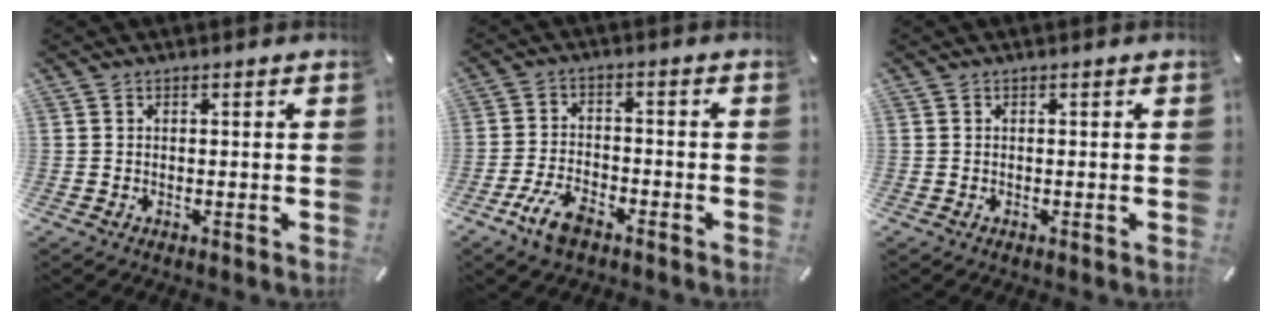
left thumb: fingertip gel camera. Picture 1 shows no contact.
{"total": 7.6, "force": [-4.8, 3.6, 4.8], "torque": [-0.108, 0.015, -0.090]}
{"total": 0.0}